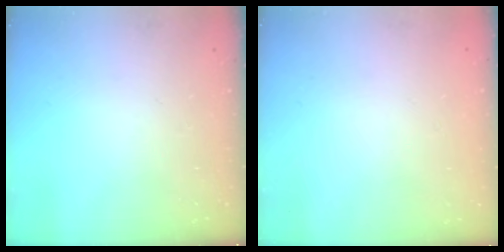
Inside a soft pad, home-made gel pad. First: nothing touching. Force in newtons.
{"total": 1.8, "press": 1.8, "slide": 0.2}